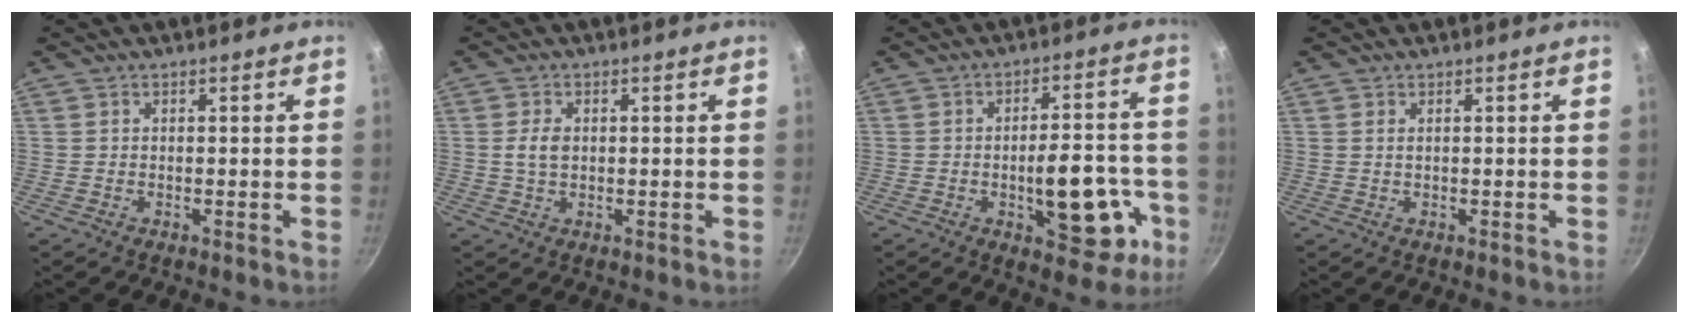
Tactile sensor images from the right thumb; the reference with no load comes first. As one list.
[{"total": 3.5, "force": [0.3, 2.3, 2.6], "torque": [-0.044, 0.004, 0.003]}, {"total": 14.8, "force": [-4.8, 6.7, 12.3], "torque": [-0.118, 0.032, -0.059]}, {"total": 0.7, "force": [0.2, 0.4, 0.6], "torque": [-0.010, 0.000, 0.003]}]